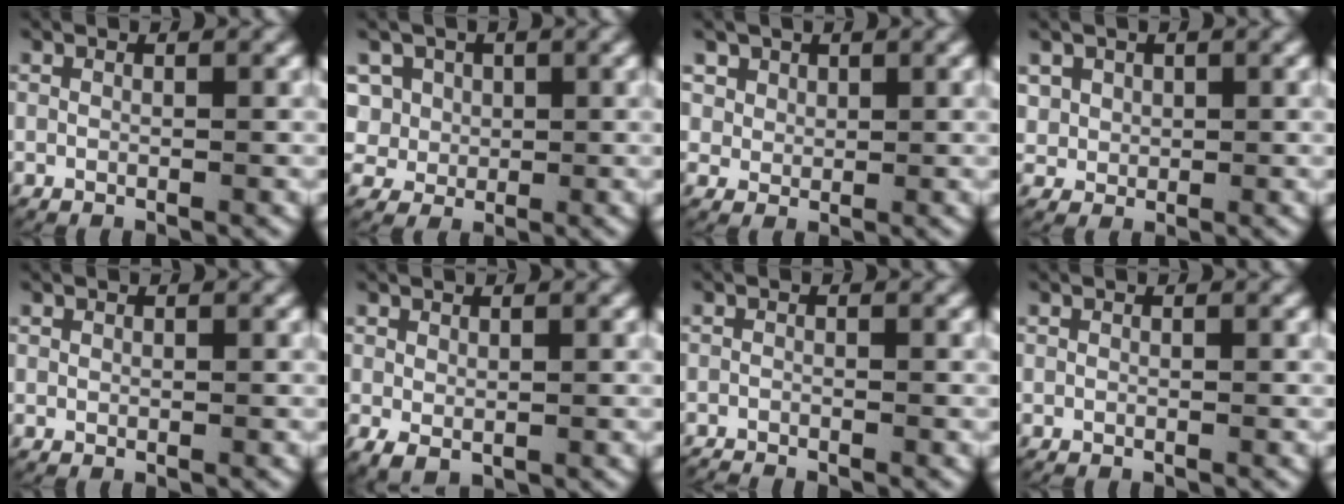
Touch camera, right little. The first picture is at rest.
{"total": 6.3, "force": [0.7, 5.8, 2.2], "torque": [-0.067, -0.018, 0.019]}
{"total": 2.4, "force": [1.4, 1.9, 0.4], "torque": [-0.018, -0.003, 0.035]}
{"total": 2.7, "force": [1.0, 2.4, 0.8], "torque": [-0.032, -0.004, 0.026]}
{"total": 0.0}
{"total": 1.7, "force": [-0.3, 1.2, 1.2], "torque": [-0.017, -0.007, 0.005]}
{"total": 1.5, "force": [-1.5, 0.3, 0.1], "torque": [-0.010, -0.012, -0.023]}
{"total": 0.0}